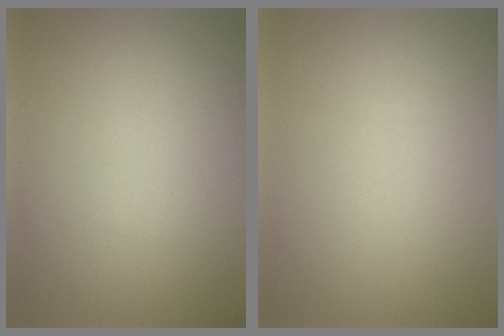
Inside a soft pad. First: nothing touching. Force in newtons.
{"total": 0.0}